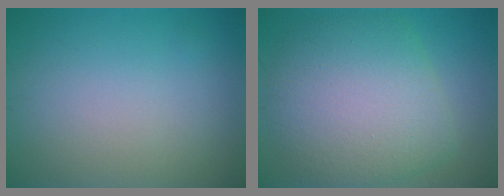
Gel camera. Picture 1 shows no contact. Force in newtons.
{"total": 8.9, "press": 8.9, "slide": 0.8}